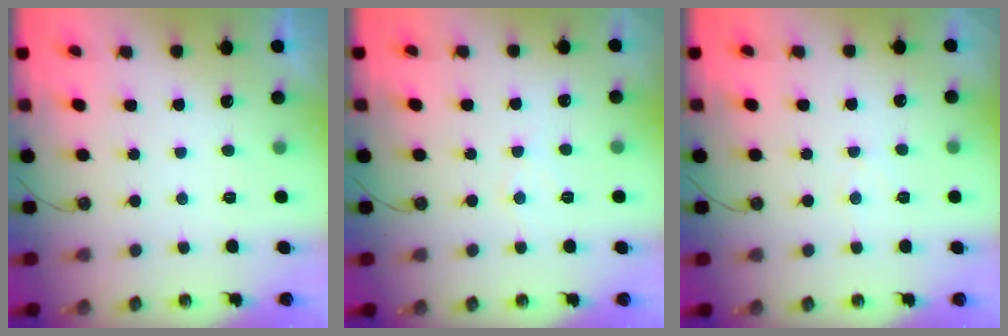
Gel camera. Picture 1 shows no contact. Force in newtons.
{"total": 4.9, "press": 4.8, "slide": 0.7}
{"total": 4.3, "press": 4.3, "slide": 0.5}